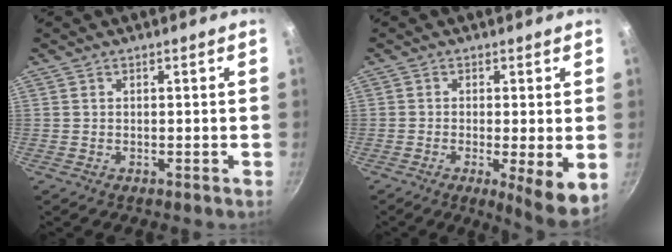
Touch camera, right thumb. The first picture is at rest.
{"total": 7.9, "force": [-1.3, 1.5, 7.6], "torque": [-0.108, -0.015, -0.017]}